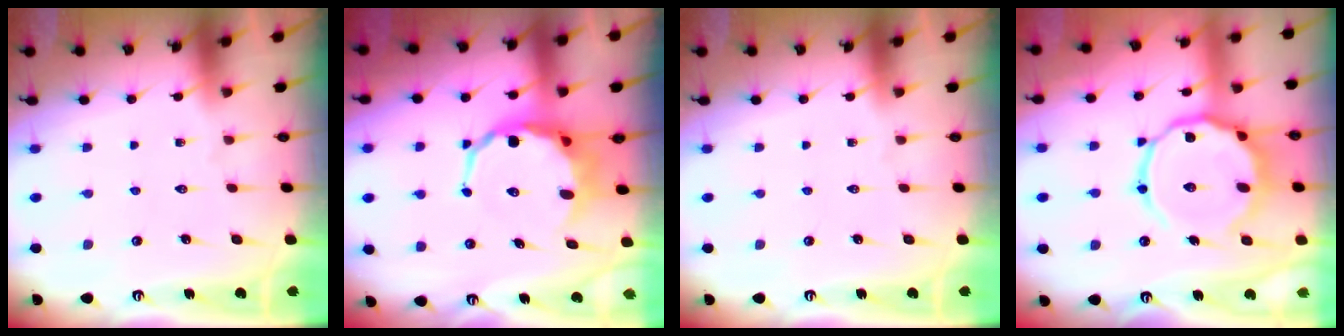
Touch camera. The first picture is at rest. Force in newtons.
{"total": 8.9, "press": 8.6, "slide": 2.2}
{"total": 0.0}
{"total": 16.0, "press": 16.0, "slide": 1.5}